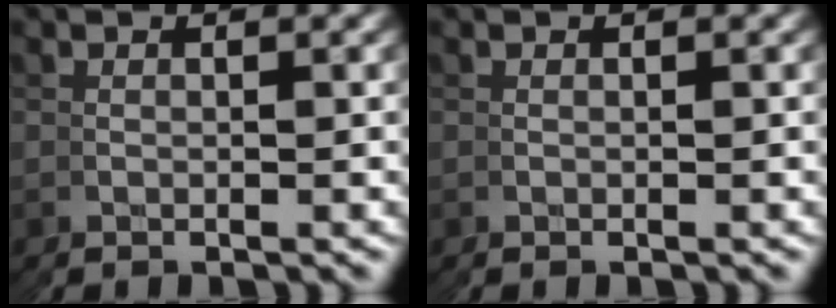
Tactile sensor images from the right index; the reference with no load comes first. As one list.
[{"total": 0.0}]